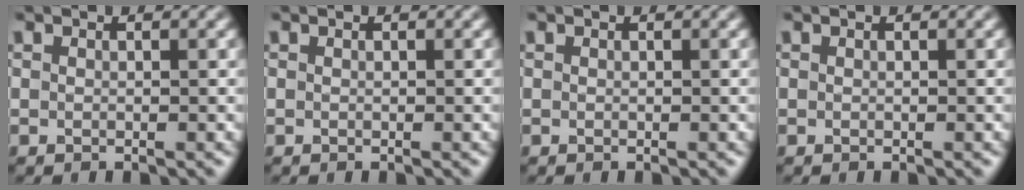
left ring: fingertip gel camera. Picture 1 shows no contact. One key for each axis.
{"total": 0.0}
{"total": 0.0}
{"total": 0.0}